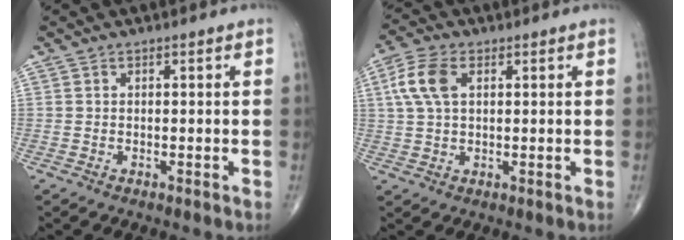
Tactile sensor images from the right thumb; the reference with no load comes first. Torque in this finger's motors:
{"motor_torque": [-0.17, 0.24, 0.16, -0.14, 0.02]}